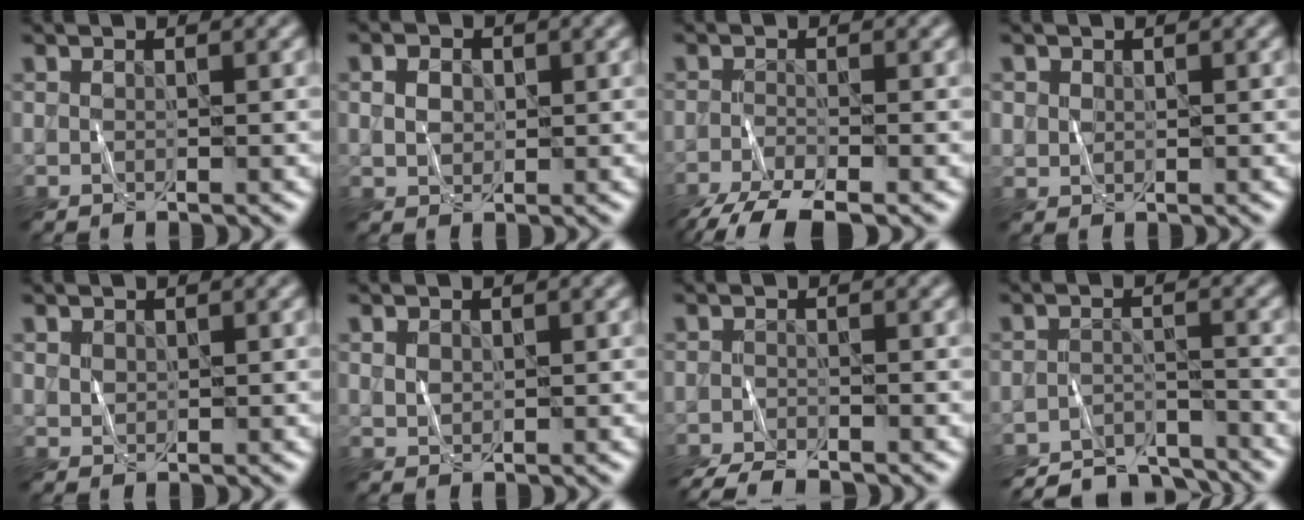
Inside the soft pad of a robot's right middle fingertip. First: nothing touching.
{"total": 1.6, "force": [0.5, 1.3, 0.8], "torque": [-0.015, 0.003, 0.005]}
{"total": 5.5, "force": [-4.3, 1.2, 3.2], "torque": [-0.062, -0.015, -0.085]}
{"total": 1.0, "force": [0.3, 0.9, 0.3], "torque": [-0.004, 0.000, 0.008]}
{"total": 0.9, "force": [0.8, 0.5, 0.0], "torque": [0.000, -0.001, 0.015]}
{"total": 0.9, "force": [0.6, 0.7, 0.2], "torque": [-0.006, 0.000, 0.011]}
{"total": 4.5, "force": [-4.1, 0.7, 1.7], "torque": [-0.036, -0.016, -0.073]}
{"total": 6.0, "force": [-5.7, 1.3, 1.3], "torque": [-0.020, -0.007, -0.093]}